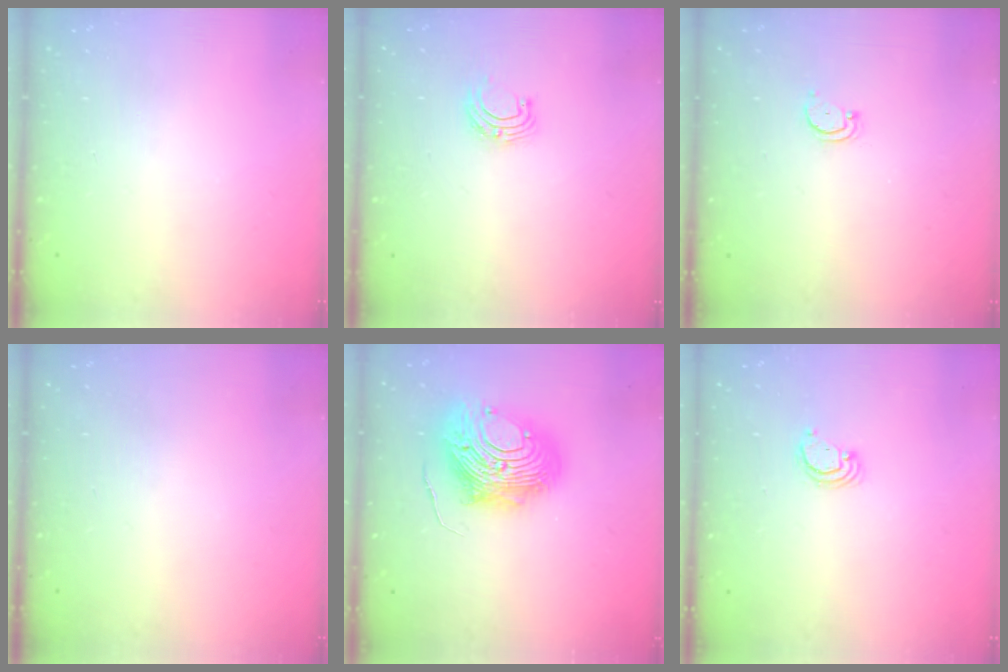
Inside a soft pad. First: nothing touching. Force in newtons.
{"total": 5.9, "press": 5.9, "slide": 0.5}
{"total": 2.5, "press": 2.4, "slide": 0.5}
{"total": 0.0}
{"total": 15.7, "press": 15.6, "slide": 1.5}
{"total": 2.3, "press": 2.3, "slide": 0.2}